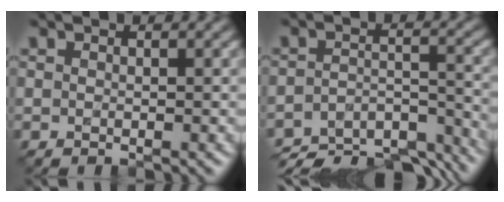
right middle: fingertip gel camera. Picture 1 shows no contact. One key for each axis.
{"total": 11.7, "fx": -10.4, "fy": 3.1, "fz": 4.3, "tx": -0.072, "ty": -0.012, "tz": -0.157}